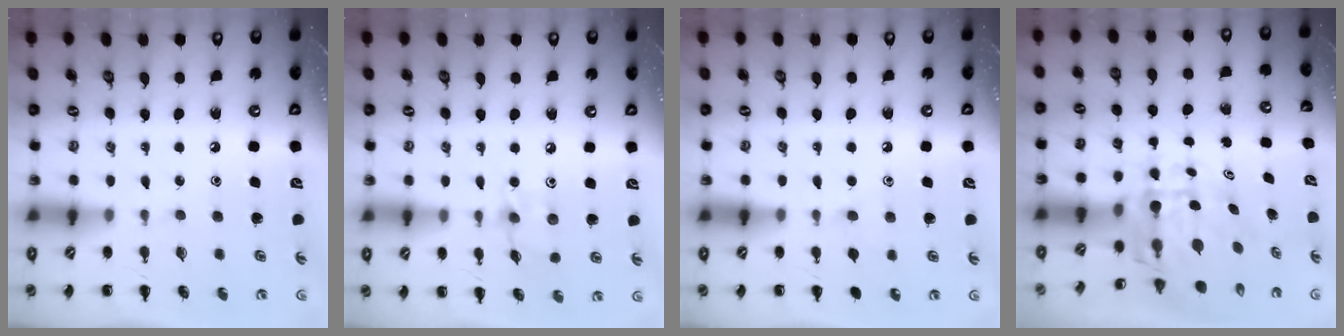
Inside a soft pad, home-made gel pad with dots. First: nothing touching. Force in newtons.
{"total": 6.1, "press": 6.0, "slide": 0.8}
{"total": 2.8, "press": 2.5, "slide": 1.3}
{"total": 7.2, "press": 6.7, "slide": 2.7}